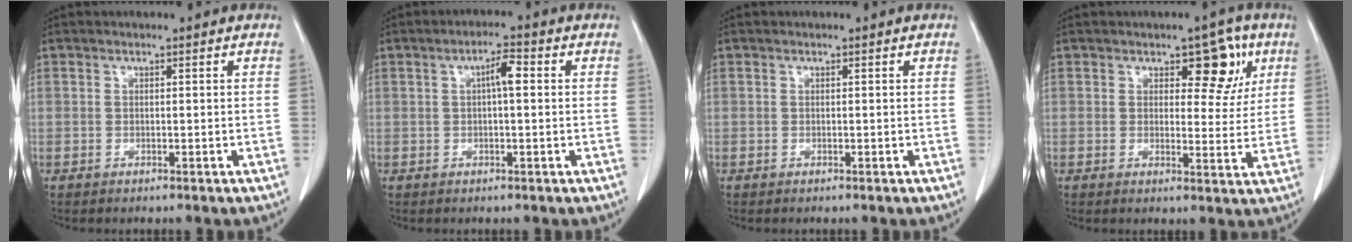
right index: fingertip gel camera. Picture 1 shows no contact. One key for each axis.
{"total": 3.4, "fx": 0.6, "fy": 0.7, "fz": 3.3, "tx": -0.059, "ty": 0.008, "tz": 0.007}
{"total": 0.0}
{"total": 6.6, "fx": 3.1, "fy": 3.5, "fz": 4.7, "tx": -0.048, "ty": 0.010, "tz": 0.041}